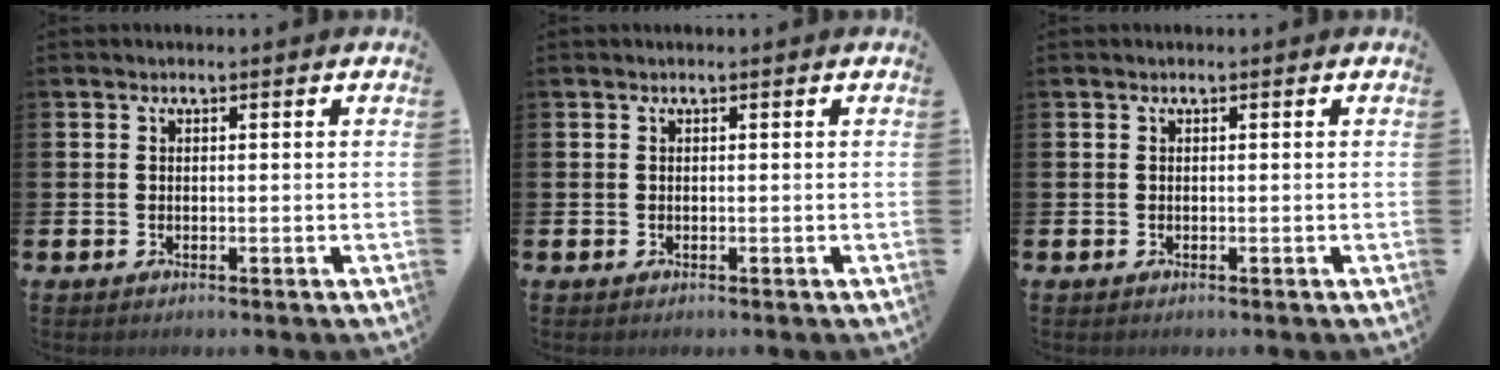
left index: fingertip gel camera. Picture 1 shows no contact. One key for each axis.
{"total": 0.0}
{"total": 0.0}